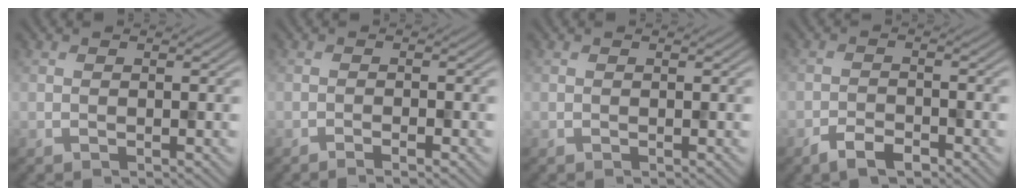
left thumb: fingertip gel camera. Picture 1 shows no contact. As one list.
[{"total": 1.2, "force": [-0.8, 0.0, 0.9], "torque": [-0.017, 0.005, -0.018]}, {"total": 0.0}, {"total": 3.1, "force": [-2.2, 1.2, 1.8], "torque": [-0.034, 0.001, -0.048]}]